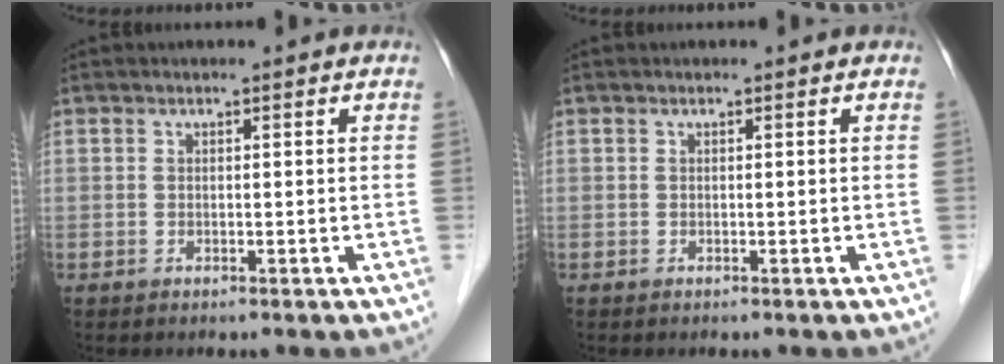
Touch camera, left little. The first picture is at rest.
{"total": 0.0}